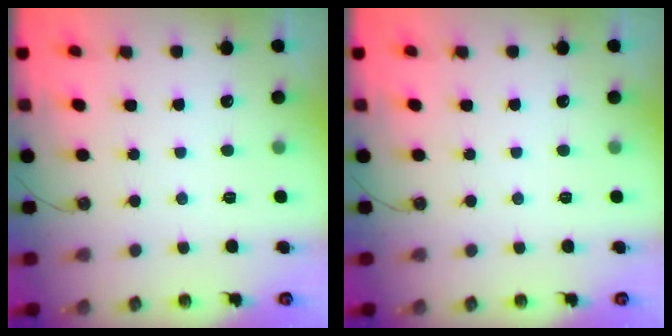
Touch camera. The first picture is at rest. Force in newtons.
{"total": 0.0}